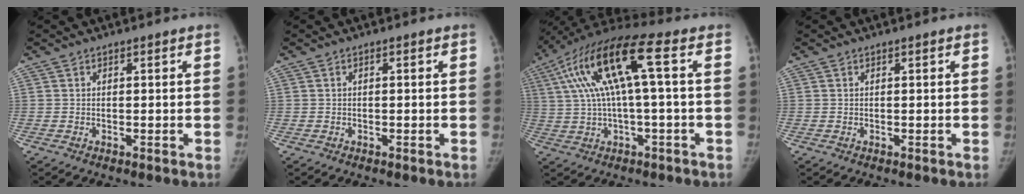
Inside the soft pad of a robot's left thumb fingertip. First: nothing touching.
{"total": 0.0}
{"total": 15.8, "force": [3.2, 3.3, 15.2], "torque": [-0.313, 0.043, 0.058]}
{"total": 0.0}